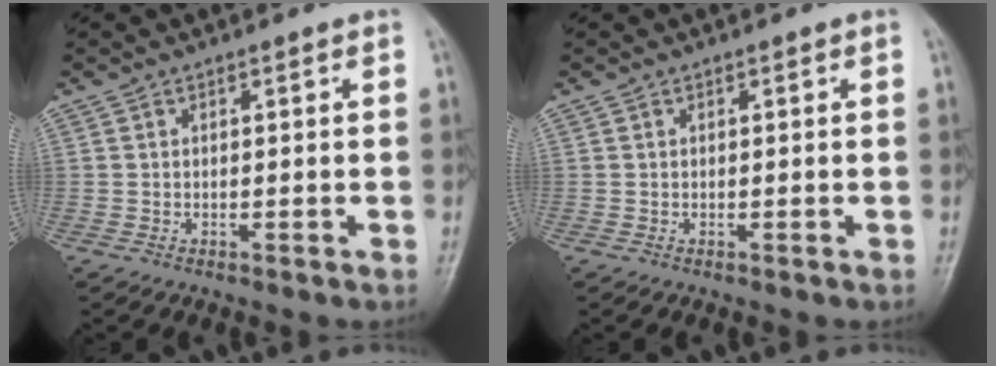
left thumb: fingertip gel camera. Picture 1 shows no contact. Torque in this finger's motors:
{"motor_torque": [0.00, 0.00, 0.00, -0.03, 0.00]}